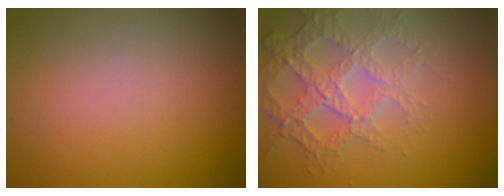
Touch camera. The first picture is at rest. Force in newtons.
{"total": 3.9, "press": 3.8, "slide": 0.9}